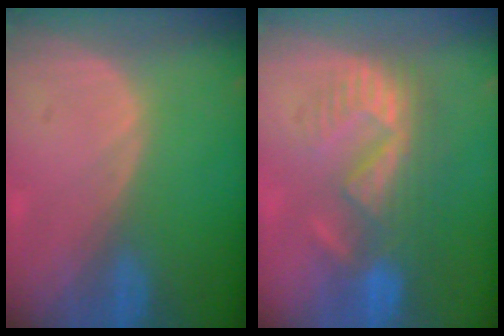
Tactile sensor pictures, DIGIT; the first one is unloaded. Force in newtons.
{"total": 8.9, "press": 8.4, "slide": 2.9}